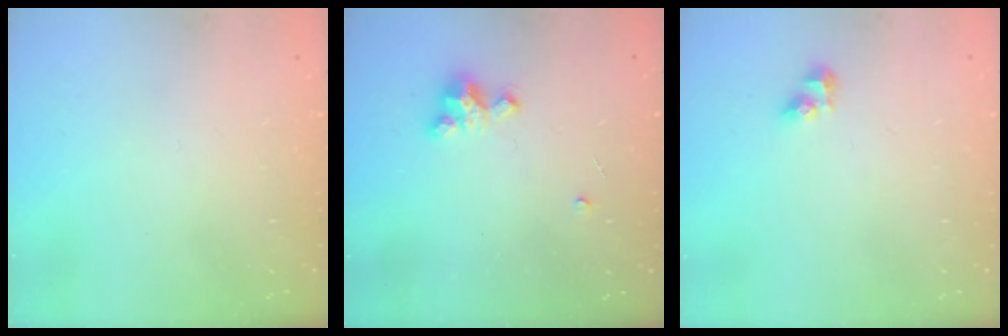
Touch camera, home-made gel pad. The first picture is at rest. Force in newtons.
{"total": 3.3, "press": 3.3, "slide": 0.3}
{"total": 5.4, "press": 5.4, "slide": 0.4}